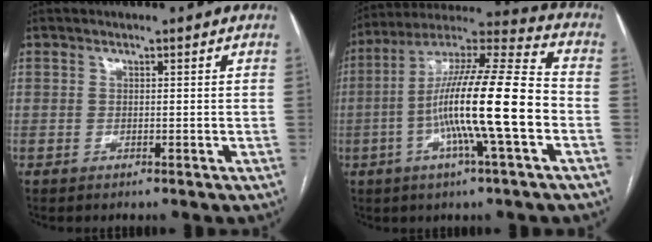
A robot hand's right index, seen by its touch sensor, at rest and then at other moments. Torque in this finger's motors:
{"motor_torque": [1.73, -0.41, 1.05, 0.21]}